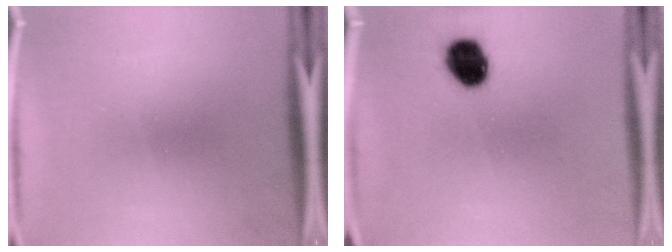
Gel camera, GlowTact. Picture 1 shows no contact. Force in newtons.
{"total": 8.6}